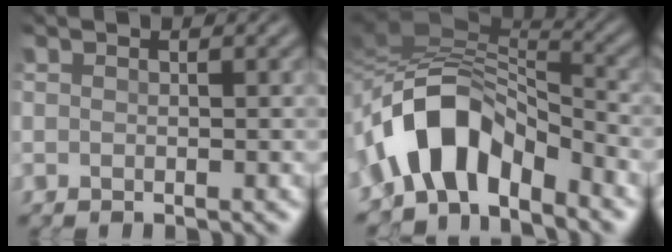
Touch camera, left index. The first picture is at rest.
{"total": 8.3, "force": [-3.6, 4.4, 6.1], "torque": [-0.103, 0.016, -0.068]}